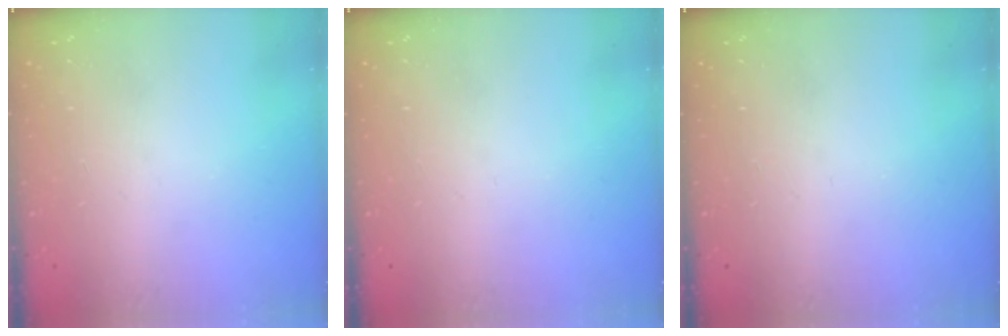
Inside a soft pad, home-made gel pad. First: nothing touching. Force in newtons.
{"total": 0.0}
{"total": 0.0}